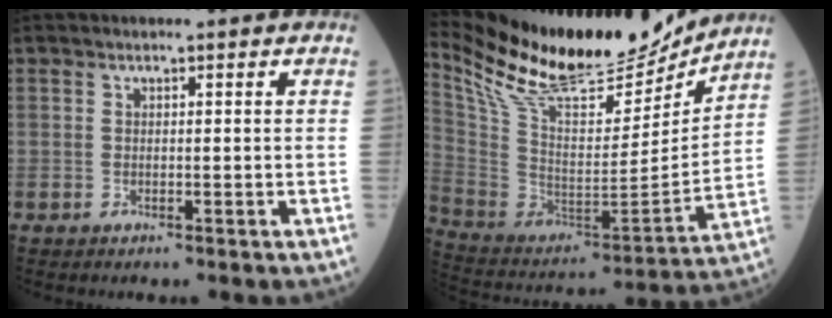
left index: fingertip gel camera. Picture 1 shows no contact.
{"total": 24.5, "force": [21.6, 5.2, 10.2], "torque": [-0.197, -0.030, 0.355]}